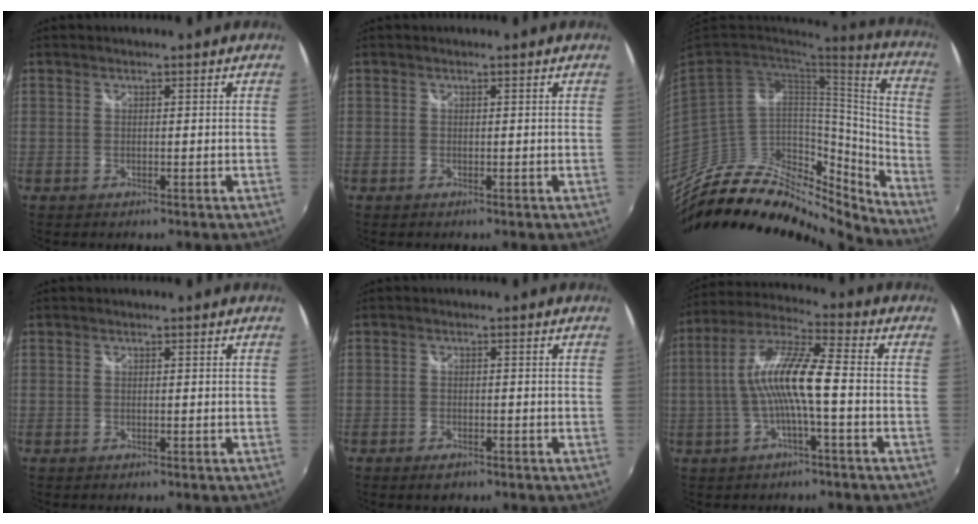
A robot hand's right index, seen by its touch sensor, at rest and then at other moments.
{"total": 0.0}
{"total": 23.3, "force": [-18.8, 9.8, 9.6], "torque": [-0.172, 0.035, -0.298]}
{"total": 0.0}
{"total": 2.4, "force": [-1.7, 1.2, 1.2], "torque": [-0.028, -0.005, -0.029]}
{"total": 11.6, "force": [-1.5, 1.2, 11.4], "torque": [-0.223, 0.014, -0.029]}